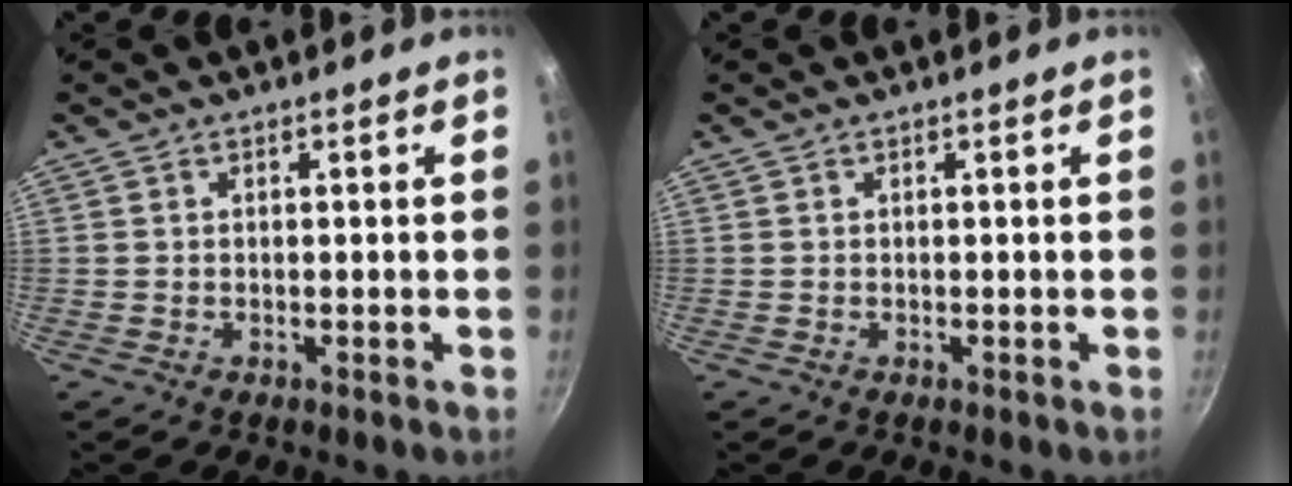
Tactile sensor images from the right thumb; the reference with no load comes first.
{"total": 0.0}